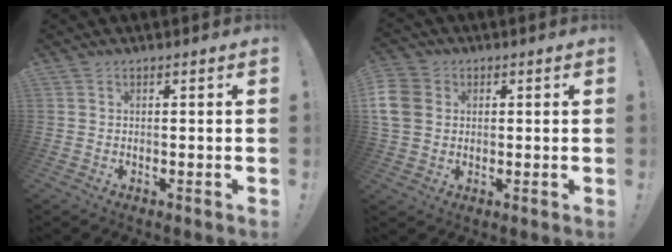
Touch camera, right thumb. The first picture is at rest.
{"total": 8.7, "force": [1.5, 7.3, 4.6], "torque": [-0.097, 0.003, 0.031]}